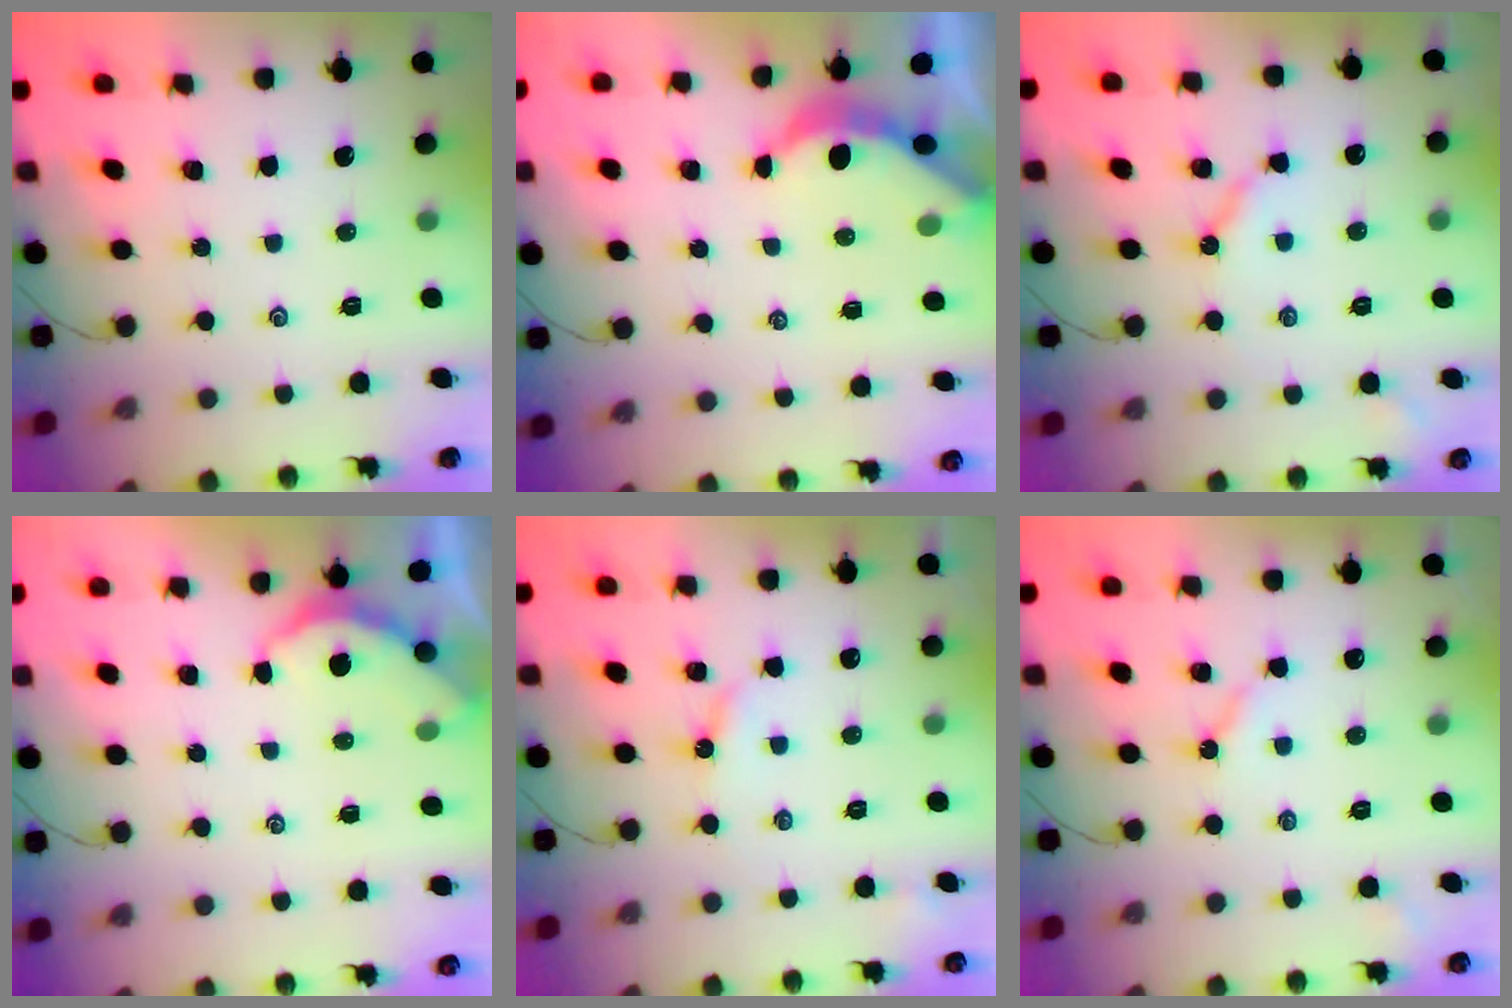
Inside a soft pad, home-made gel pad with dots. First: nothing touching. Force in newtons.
{"total": 4.4, "press": 4.4, "slide": 0.6}
{"total": 4.8, "press": 4.8, "slide": 0.7}
{"total": 3.2, "press": 3.2, "slide": 0.3}
{"total": 3.2, "press": 3.2, "slide": 0.2}
{"total": 3.8, "press": 3.7, "slide": 0.9}